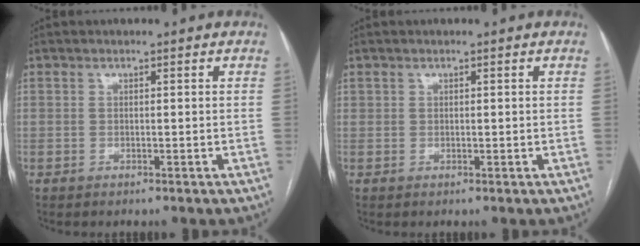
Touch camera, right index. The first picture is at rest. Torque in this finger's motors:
{"motor_torque": [-0.24, 0.23, 0.01, 0.00]}